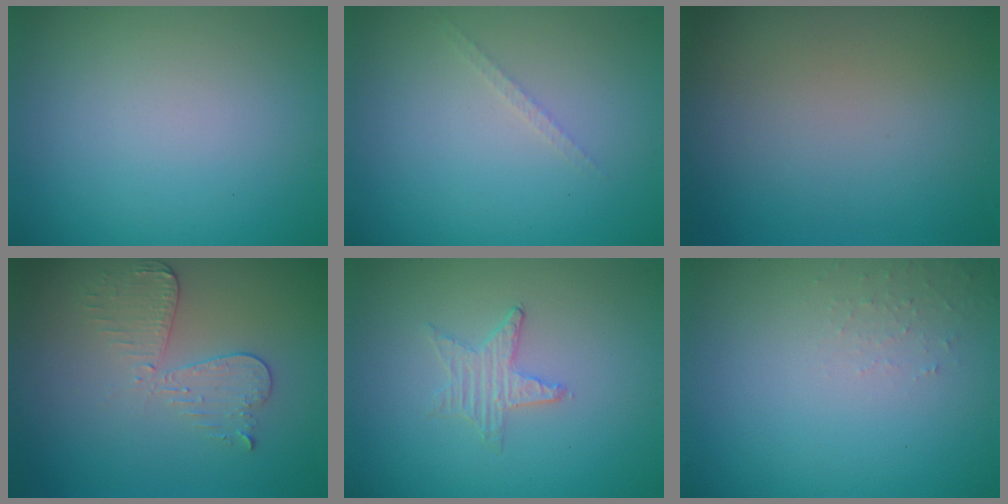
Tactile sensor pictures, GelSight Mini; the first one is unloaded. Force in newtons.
{"total": 0.8, "press": 0.8, "slide": 0.0}
{"total": 0.0}
{"total": 2.9, "press": 2.6, "slide": 1.4}
{"total": 0.9, "press": 0.9, "slide": 0.2}
{"total": 1.1, "press": 1.0, "slide": 0.2}